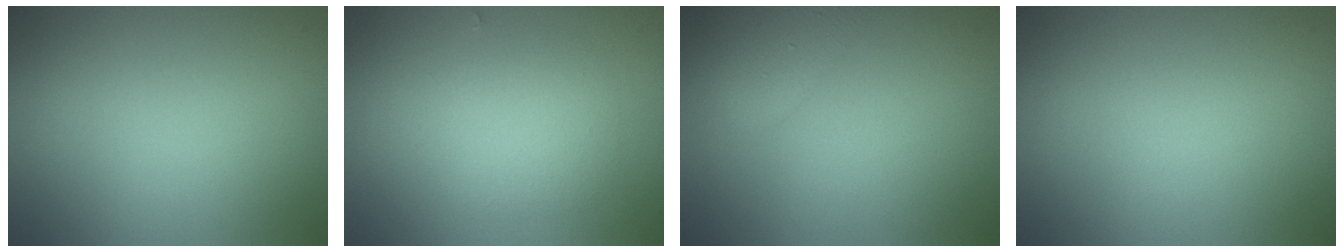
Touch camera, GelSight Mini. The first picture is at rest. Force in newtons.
{"total": 3.0, "press": 3.0, "slide": 0.1}
{"total": 2.4, "press": 2.4, "slide": 0.1}
{"total": 0.0}